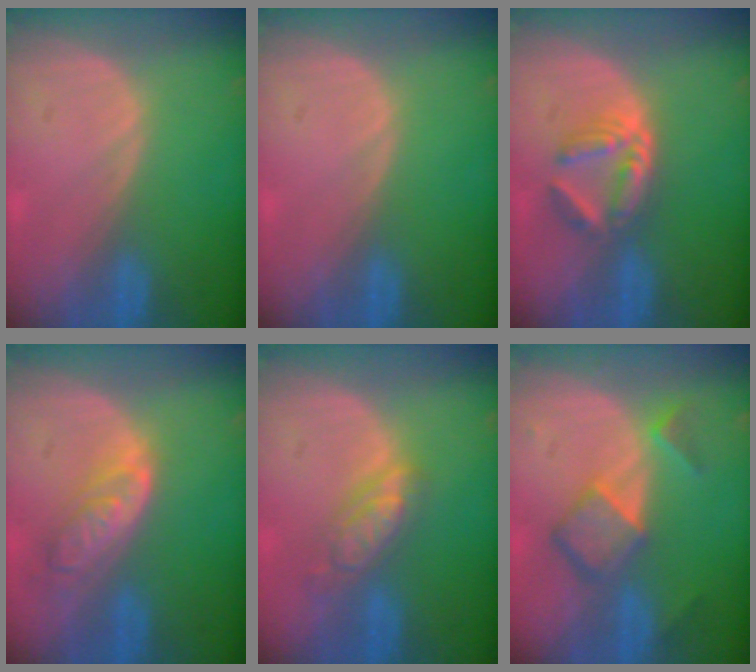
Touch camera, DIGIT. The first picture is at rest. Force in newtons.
{"total": 0.0}
{"total": 6.0, "press": 5.2, "slide": 3.1}
{"total": 6.2, "press": 5.5, "slide": 2.8}
{"total": 5.6, "press": 5.1, "slide": 2.4}
{"total": 6.8, "press": 5.9, "slide": 3.5}